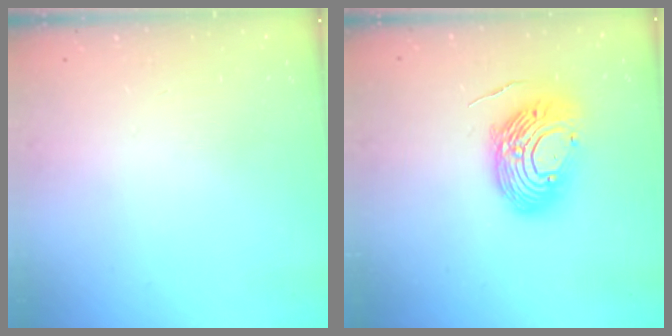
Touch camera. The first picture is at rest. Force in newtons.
{"total": 14.9, "press": 14.8, "slide": 1.6}